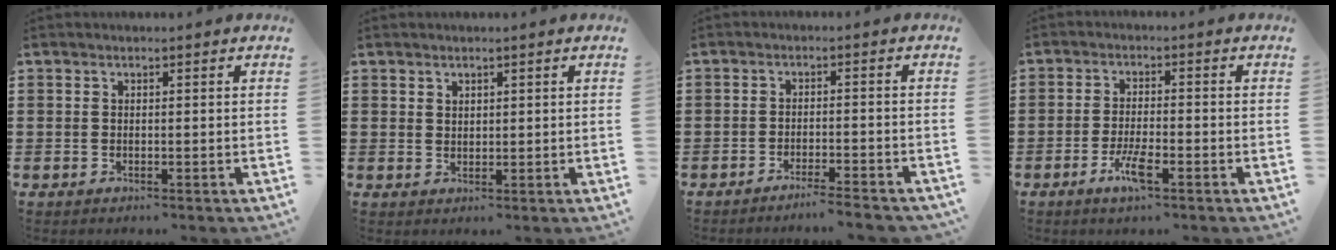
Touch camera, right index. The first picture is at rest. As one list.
[{"total": 1.4, "force": [1.2, 0.8, 0.1], "torque": [-0.004, 0.002, 0.024]}, {"total": 2.9, "force": [-2.7, -0.3, 0.9], "torque": [-0.017, -0.001, -0.055]}, {"total": 4.8, "force": [-2.4, 1.0, 4.0], "torque": [-0.084, -0.006, -0.046]}]